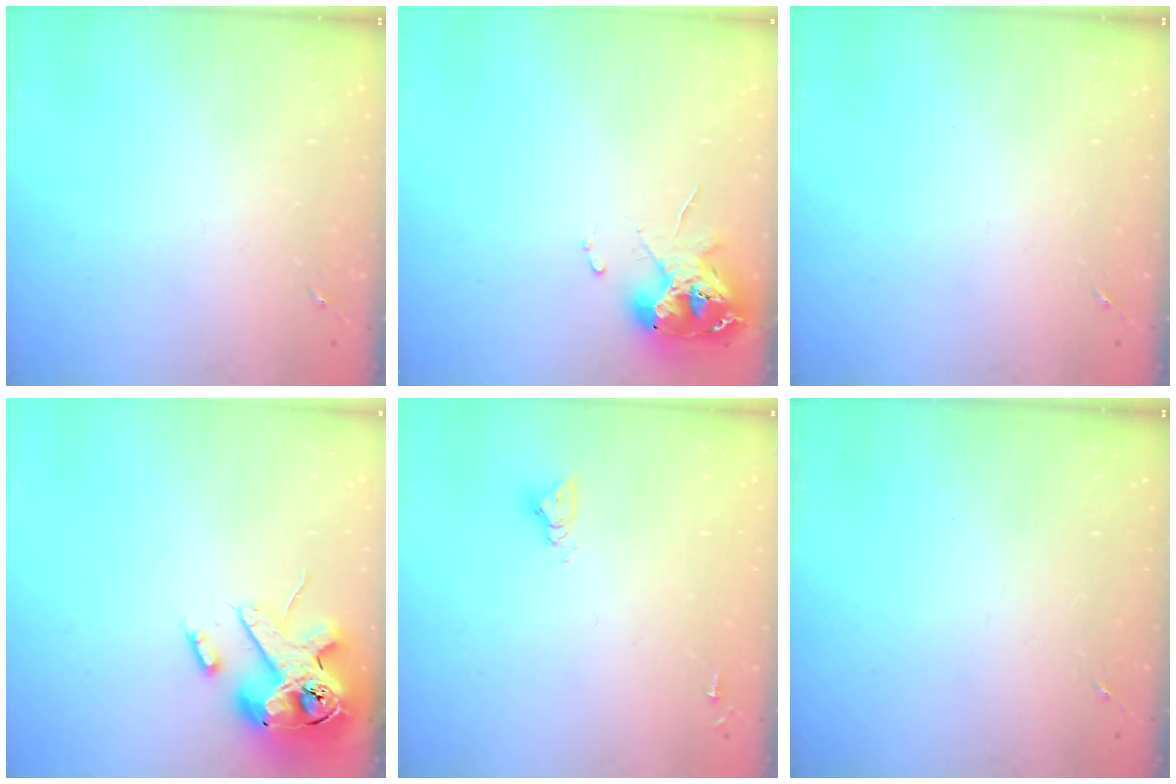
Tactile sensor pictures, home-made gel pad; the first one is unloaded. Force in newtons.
{"total": 11.1, "press": 11.0, "slide": 1.2}
{"total": 0.0}
{"total": 15.9, "press": 15.7, "slide": 2.7}
{"total": 4.8, "press": 4.8, "slide": 0.3}
{"total": 0.0}